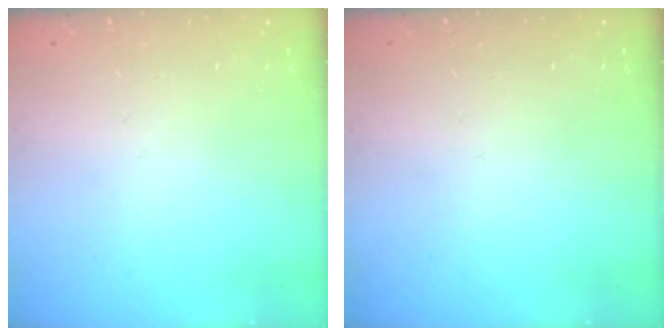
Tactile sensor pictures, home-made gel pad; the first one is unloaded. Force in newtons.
{"total": 0.0}